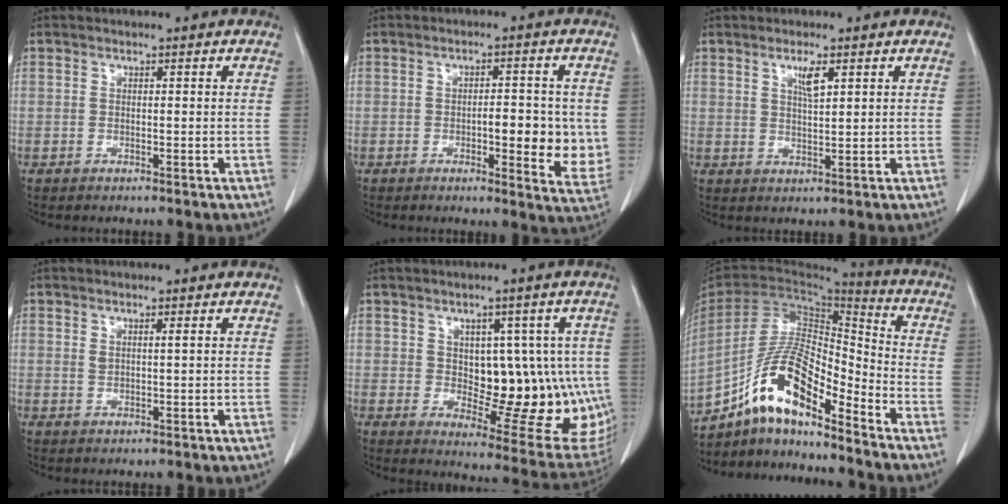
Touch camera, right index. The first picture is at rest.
{"total": 8.7, "force": [-0.7, 2.7, 8.2], "torque": [-0.099, -0.007, -0.007]}
{"total": 3.0, "force": [1.5, 0.4, 2.5], "torque": [-0.047, -0.002, 0.028]}
{"total": 1.1, "force": [0.6, 0.1, 0.9], "torque": [-0.027, 0.001, 0.015]}
{"total": 17.0, "force": [-0.9, 8.1, 14.8], "torque": [-0.149, 0.010, 0.016]}
{"total": 14.7, "force": [-10.0, 3.3, 10.2], "torque": [-0.197, 0.018, -0.180]}